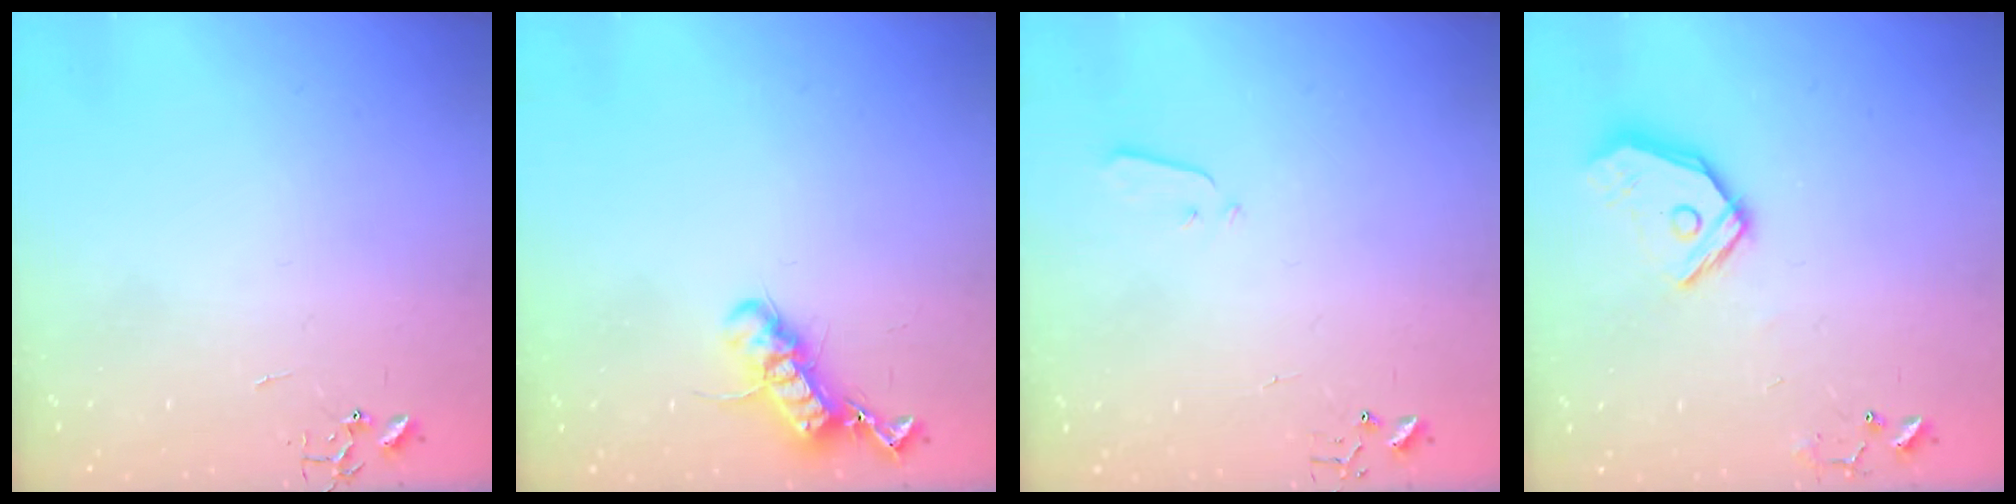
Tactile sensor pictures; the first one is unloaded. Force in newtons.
{"total": 13.8, "press": 13.8, "slide": 0.4}
{"total": 2.9, "press": 2.9, "slide": 0.1}
{"total": 13.9, "press": 13.7, "slide": 2.3}